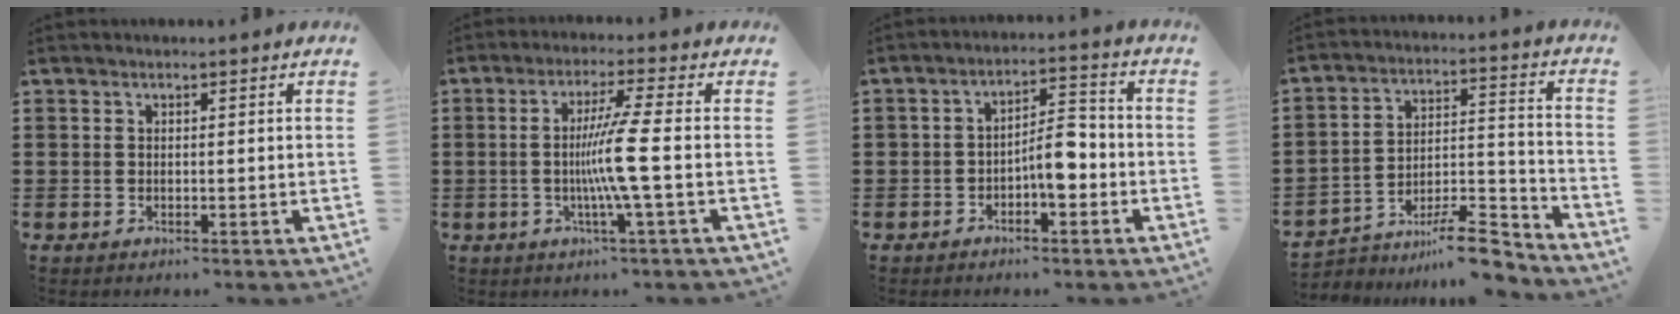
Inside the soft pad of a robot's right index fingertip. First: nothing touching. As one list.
[{"total": 7.6, "force": [-1.1, -1.0, 7.5], "torque": [-0.144, -0.017, -0.029]}, {"total": 5.9, "force": [-2.3, 2.5, 4.9], "torque": [-0.074, 0.012, -0.045]}, {"total": 10.7, "force": [-8.5, 2.9, 5.8], "torque": [-0.075, 0.038, -0.156]}]